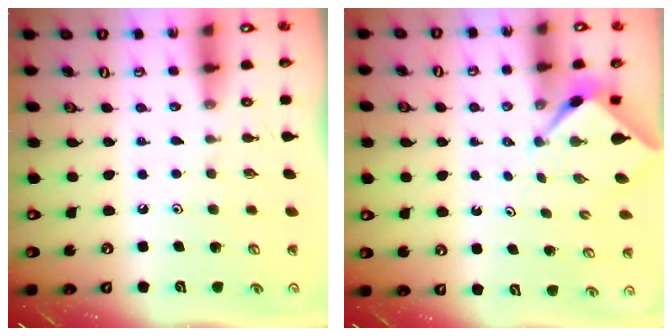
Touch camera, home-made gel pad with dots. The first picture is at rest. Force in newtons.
{"total": 2.3, "press": 2.3, "slide": 0.2}